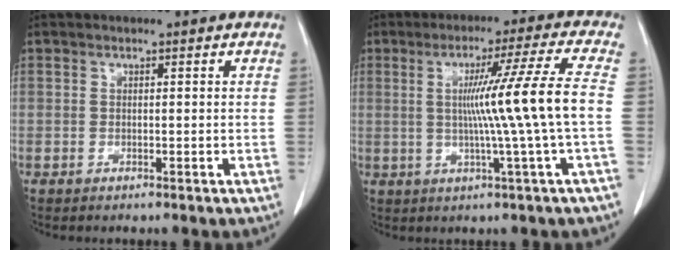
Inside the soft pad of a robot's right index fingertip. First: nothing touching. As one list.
[{"total": 12.0, "force": [-0.2, -2.7, 11.6], "torque": [-0.188, 0.003, 0.005]}]